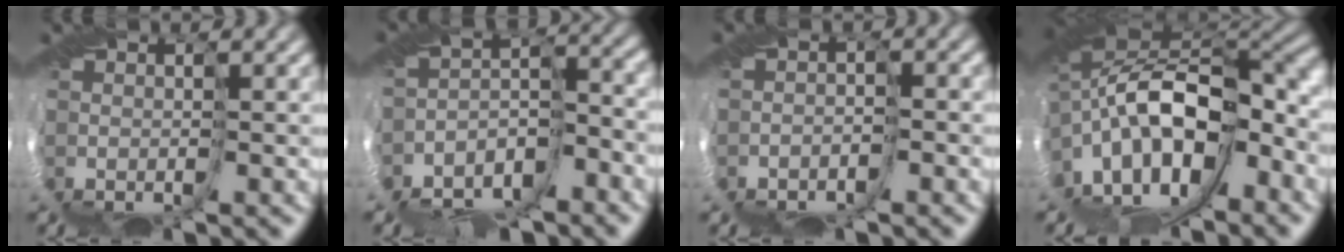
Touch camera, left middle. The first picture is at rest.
{"total": 7.0, "force": [-5.8, 2.0, 3.3], "torque": [-0.060, -0.003, -0.106]}
{"total": 1.9, "force": [-1.8, 0.1, 0.6], "torque": [-0.014, -0.003, -0.038]}
{"total": 13.7, "force": [-3.6, 6.1, 11.7], "torque": [-0.212, 0.017, -0.067]}